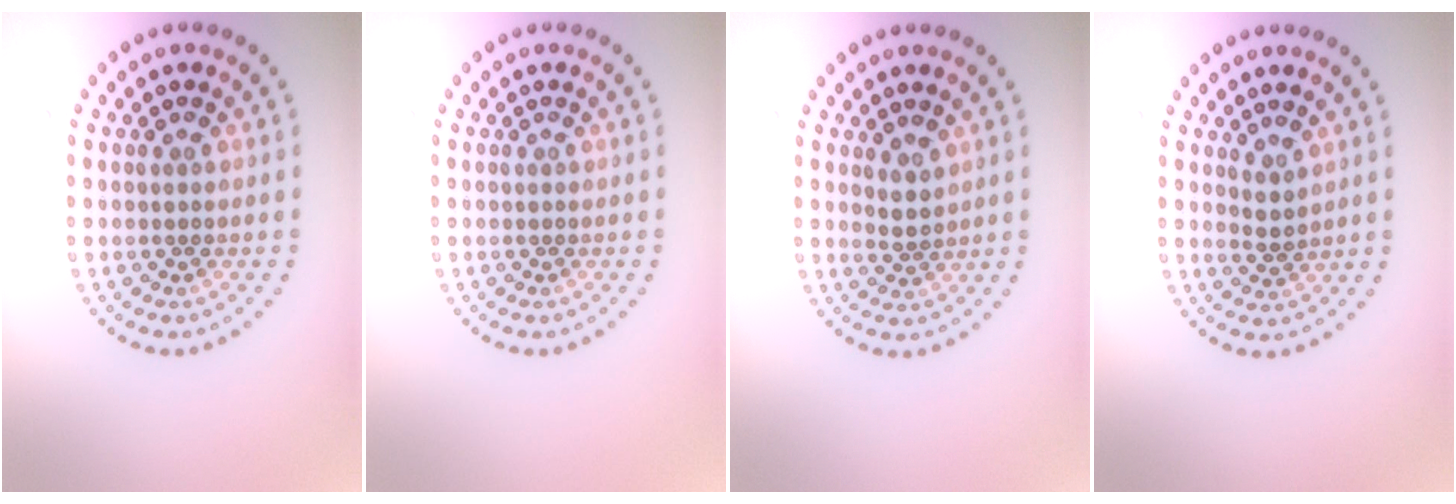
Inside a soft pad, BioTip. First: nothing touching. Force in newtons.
{"total": 0.0}
{"total": 1.5, "press": 1.1, "slide": 1.0}
{"total": 1.3, "press": 0.9, "slide": 0.9}